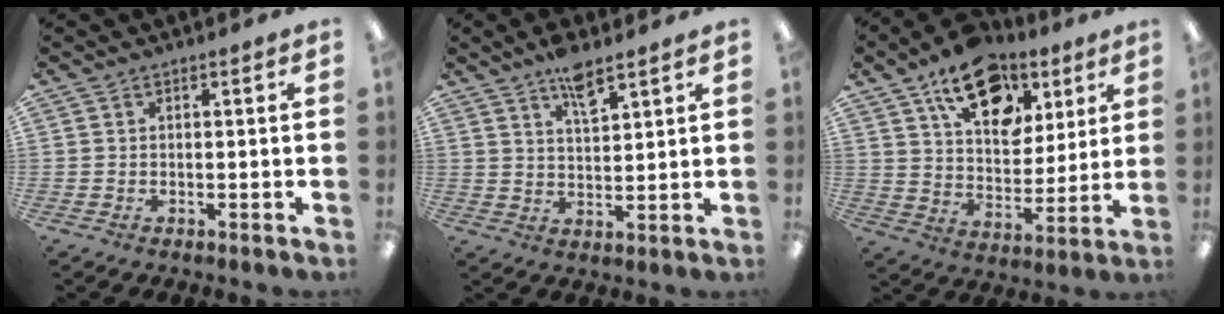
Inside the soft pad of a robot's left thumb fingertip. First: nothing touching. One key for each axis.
{"total": 6.8, "fx": 5.1, "fy": 2.0, "fz": 4.1, "tx": -0.062, "ty": -0.029, "tz": 0.084}
{"total": 17.0, "fx": 10.5, "fy": 9.9, "fz": 9.0, "tx": -0.133, "ty": -0.048, "tz": 0.185}